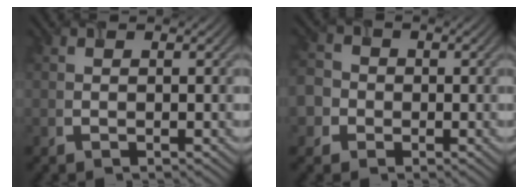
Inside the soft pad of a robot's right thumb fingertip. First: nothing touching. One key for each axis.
{"total": 4.2, "fx": -1.3, "fy": 3.9, "fz": 0.9, "tx": -0.021, "ty": -0.006, "tz": -0.040}